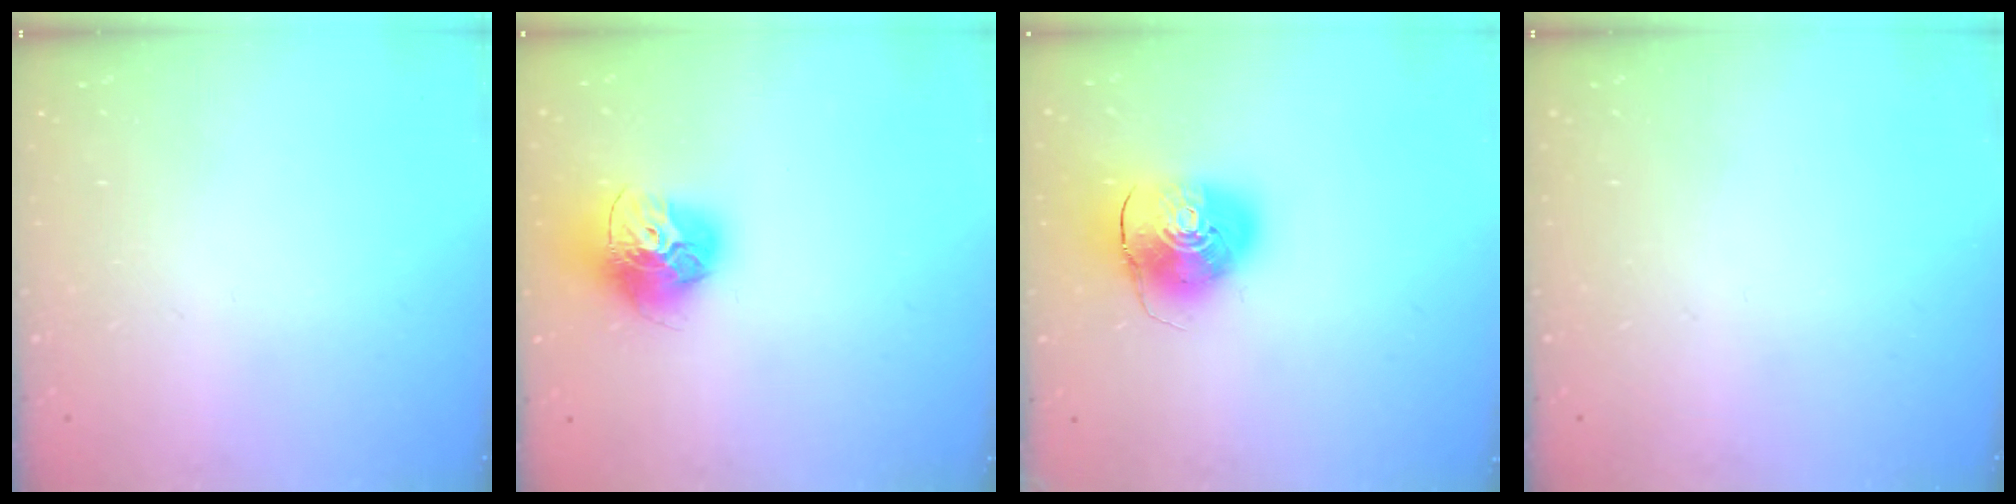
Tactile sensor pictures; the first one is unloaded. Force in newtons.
{"total": 16.0, "press": 15.9, "slide": 1.7}
{"total": 10.1, "press": 10.0, "slide": 1.6}
{"total": 0.0}